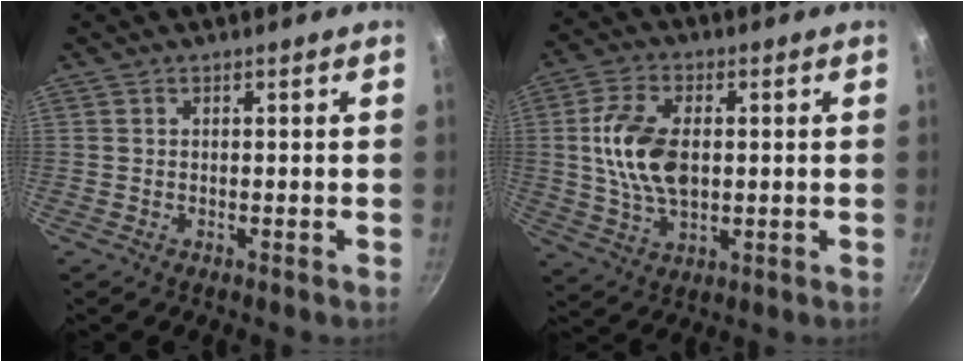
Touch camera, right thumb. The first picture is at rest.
{"total": 12.3, "force": [1.0, 7.4, 9.9], "torque": [-0.175, 0.004, 0.016]}